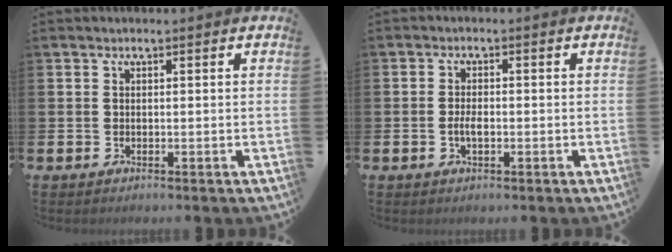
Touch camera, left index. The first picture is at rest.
{"total": 2.0, "force": [-0.5, 0.9, 1.7], "torque": [-0.031, 0.001, -0.010]}